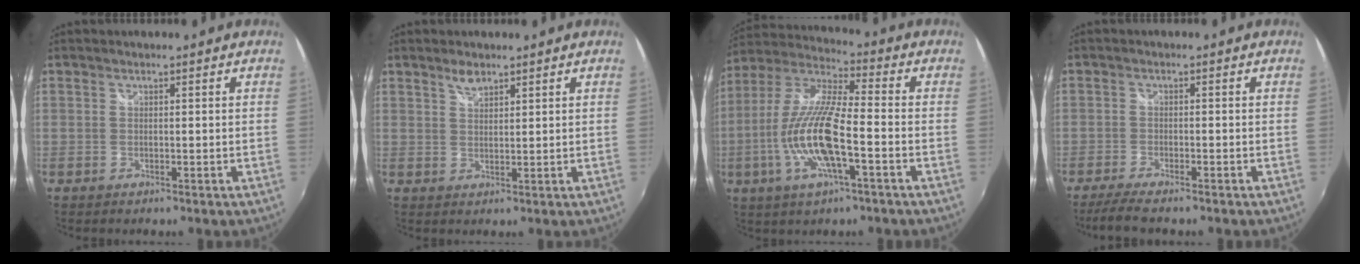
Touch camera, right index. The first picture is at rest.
{"total": 2.6, "force": [2.0, 1.1, 1.3], "torque": [-0.020, 0.003, 0.037]}
{"total": 15.8, "force": [-4.7, 3.5, 14.6], "torque": [-0.298, -0.009, -0.094]}
{"total": 6.0, "force": [-4.9, 0.8, 3.3], "torque": [-0.085, -0.021, -0.089]}